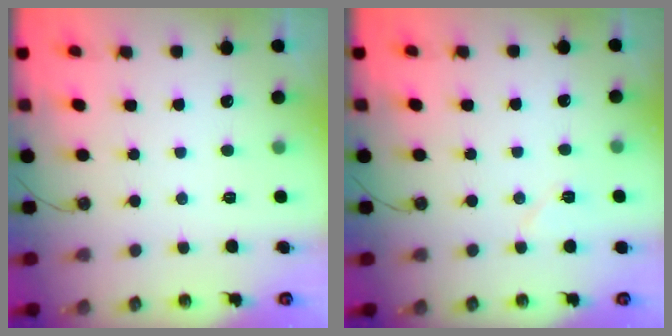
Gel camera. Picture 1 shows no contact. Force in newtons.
{"total": 6.0, "press": 5.9, "slide": 1.2}